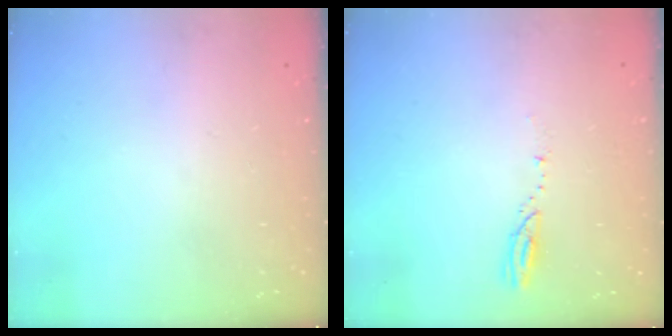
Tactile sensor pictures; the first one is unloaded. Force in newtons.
{"total": 3.3, "press": 3.3, "slide": 0.3}